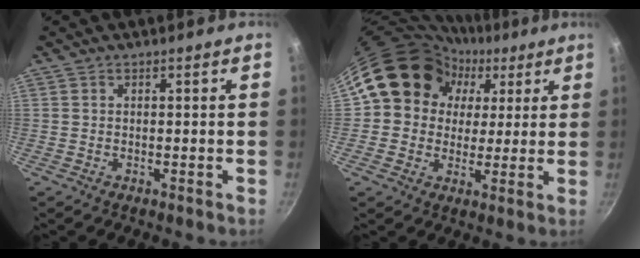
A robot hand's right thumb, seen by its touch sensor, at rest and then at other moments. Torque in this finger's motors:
{"motor_torque": [0.29, 3.39, 0.69, -0.57, 0.16]}